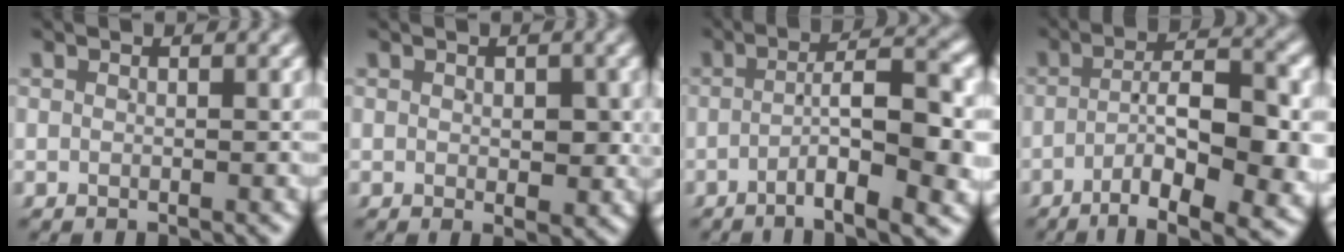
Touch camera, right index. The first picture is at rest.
{"total": 2.7, "force": [-0.1, 1.8, 2.1], "torque": [-0.016, -0.013, 0.006]}
{"total": 7.5, "force": [-2.9, 1.6, 6.7], "torque": [-0.094, -0.008, -0.039]}
{"total": 9.8, "force": [-4.6, 3.2, 8.0], "torque": [-0.109, -0.017, -0.061]}